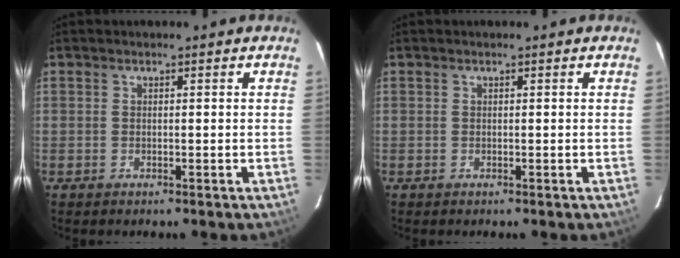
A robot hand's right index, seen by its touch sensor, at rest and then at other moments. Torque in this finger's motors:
{"motor_torque": [0.00, 0.00, 0.01, 0.00]}